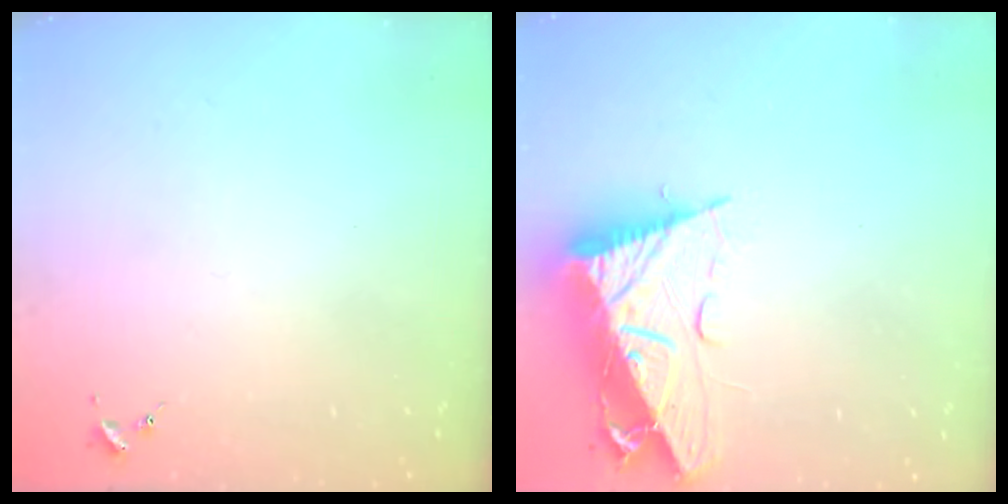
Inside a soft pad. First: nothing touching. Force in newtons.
{"total": 16.6, "press": 16.5, "slide": 1.5}